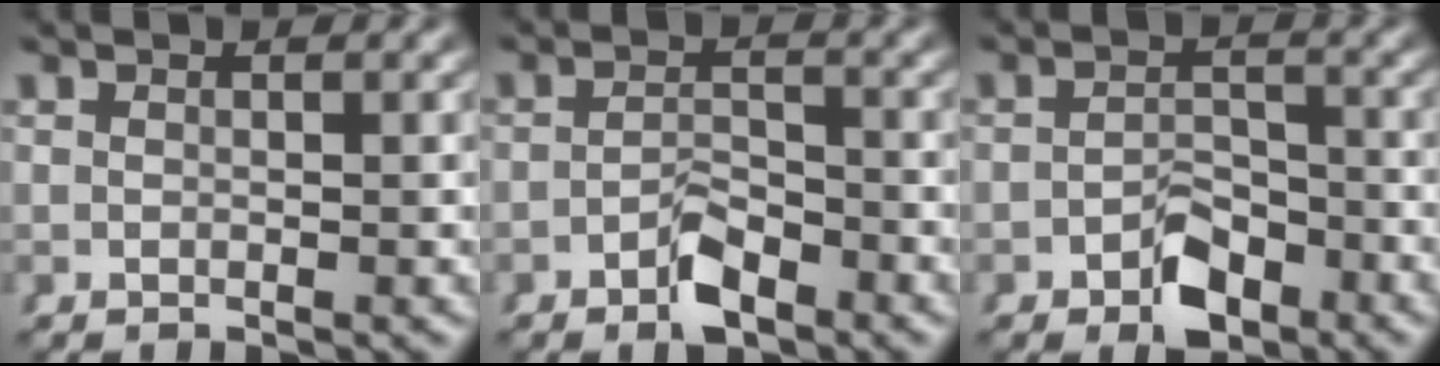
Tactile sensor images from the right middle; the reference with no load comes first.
{"total": 3.3, "force": [-2.5, 1.2, 1.7], "torque": [-0.016, -0.009, -0.042]}
{"total": 4.0, "force": [-2.6, 2.2, 2.0], "torque": [-0.015, -0.012, -0.042]}